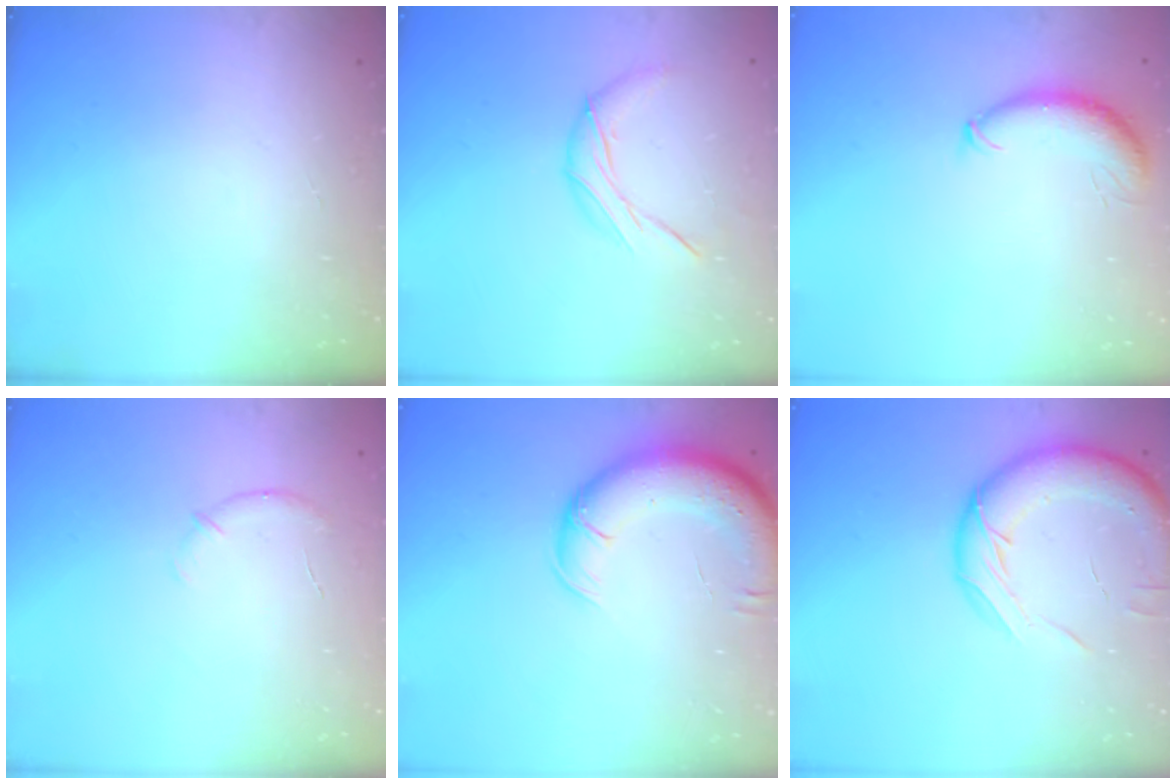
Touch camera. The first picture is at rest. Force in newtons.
{"total": 7.8, "press": 7.8, "slide": 0.1}
{"total": 8.7, "press": 8.6, "slide": 1.2}
{"total": 6.9, "press": 6.7, "slide": 1.8}
{"total": 13.2, "press": 12.8, "slide": 3.3}
{"total": 16.1, "press": 15.8, "slide": 3.0}